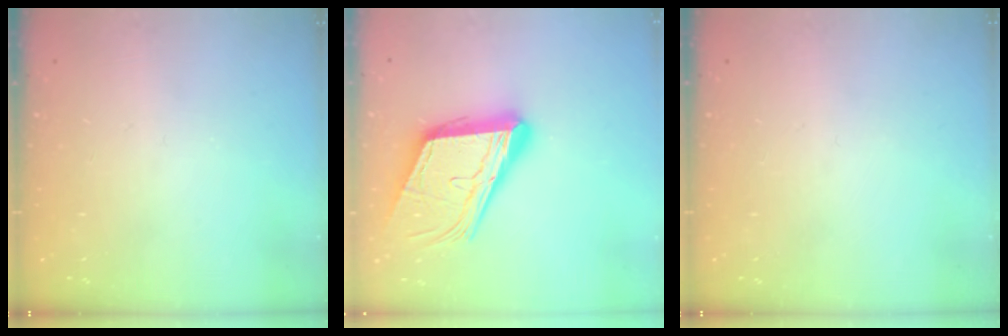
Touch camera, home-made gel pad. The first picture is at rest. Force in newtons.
{"total": 20.7, "press": 20.5, "slide": 3.2}
{"total": 0.0}